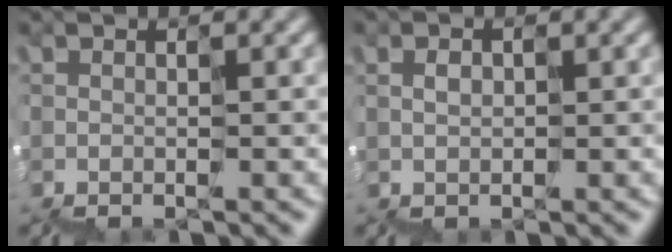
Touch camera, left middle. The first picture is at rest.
{"total": 0.5, "force": [0.2, -0.1, -0.5], "torque": [-0.005, 0.010, 0.003]}